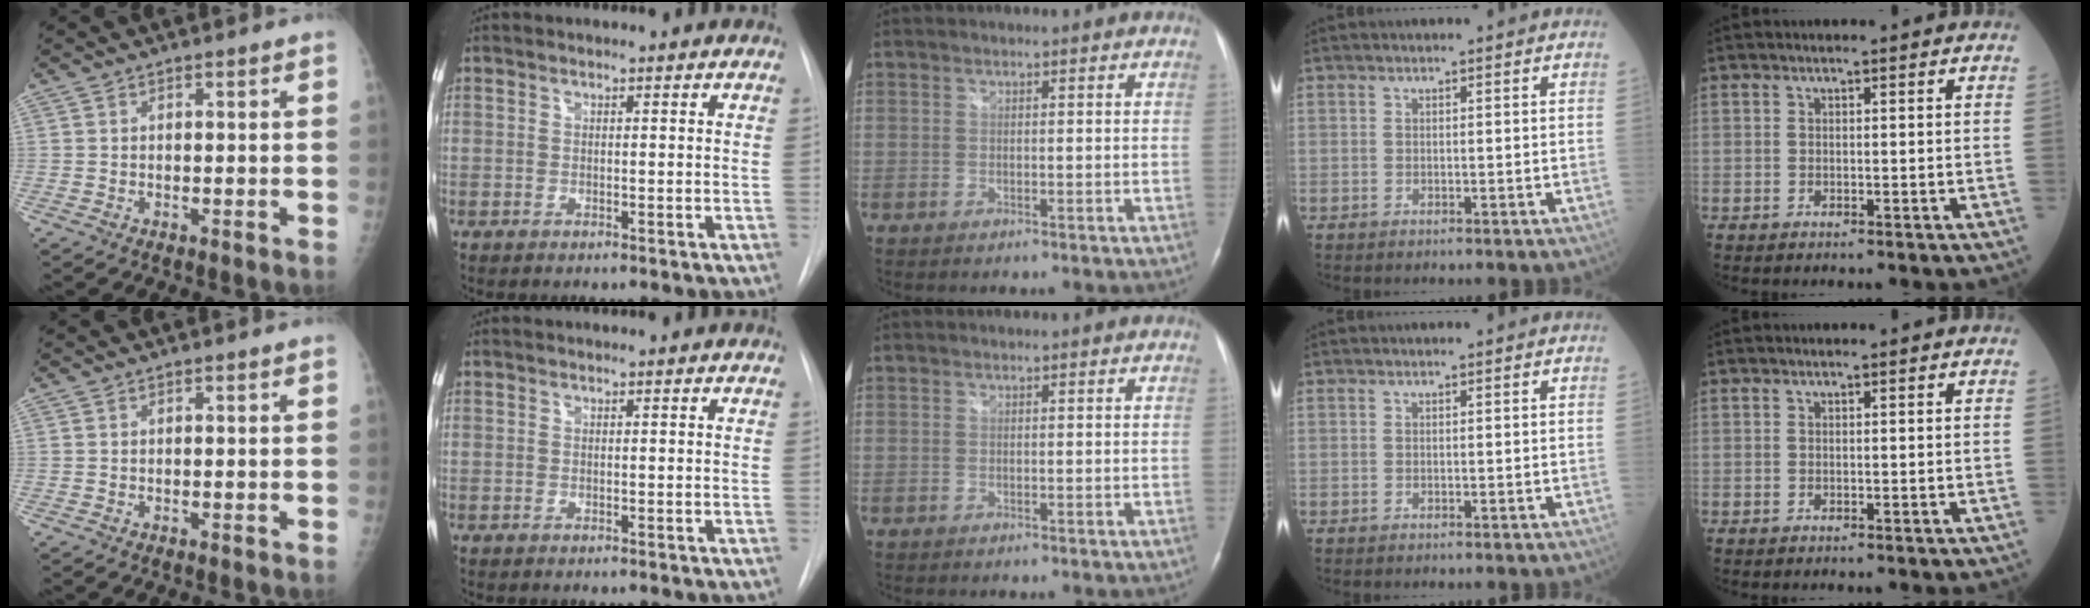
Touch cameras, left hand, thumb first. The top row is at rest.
{}